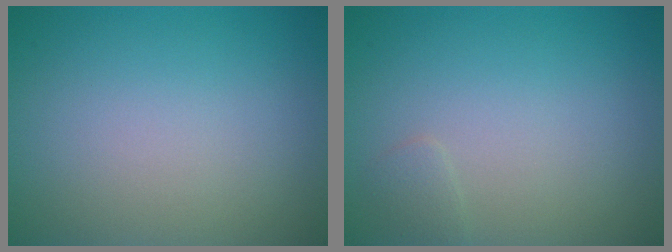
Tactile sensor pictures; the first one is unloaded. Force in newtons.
{"total": 0.8, "press": 0.8, "slide": 0.0}